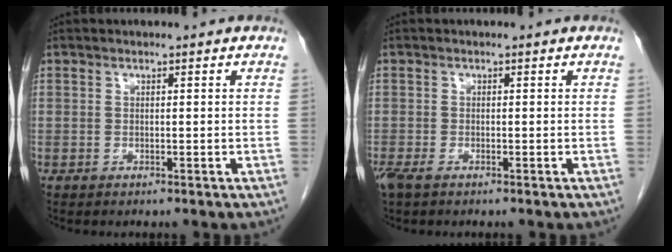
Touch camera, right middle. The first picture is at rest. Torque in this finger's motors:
{"motor_torque": [0.32, -0.11, 0.00, 0.03]}